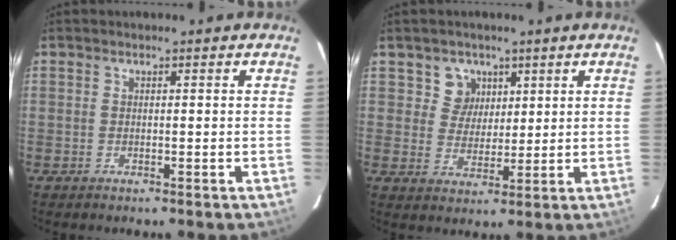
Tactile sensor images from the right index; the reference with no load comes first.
{"total": 5.3, "force": [2.4, 4.6, 0.6], "torque": [-0.002, 0.009, 0.046]}